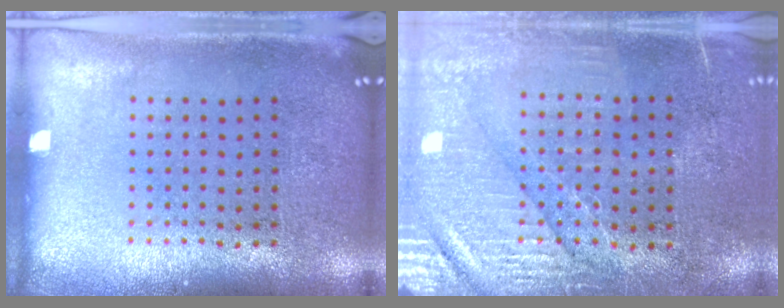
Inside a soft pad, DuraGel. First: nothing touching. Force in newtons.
{"total": 3.2, "press": 2.9, "slide": 1.1}